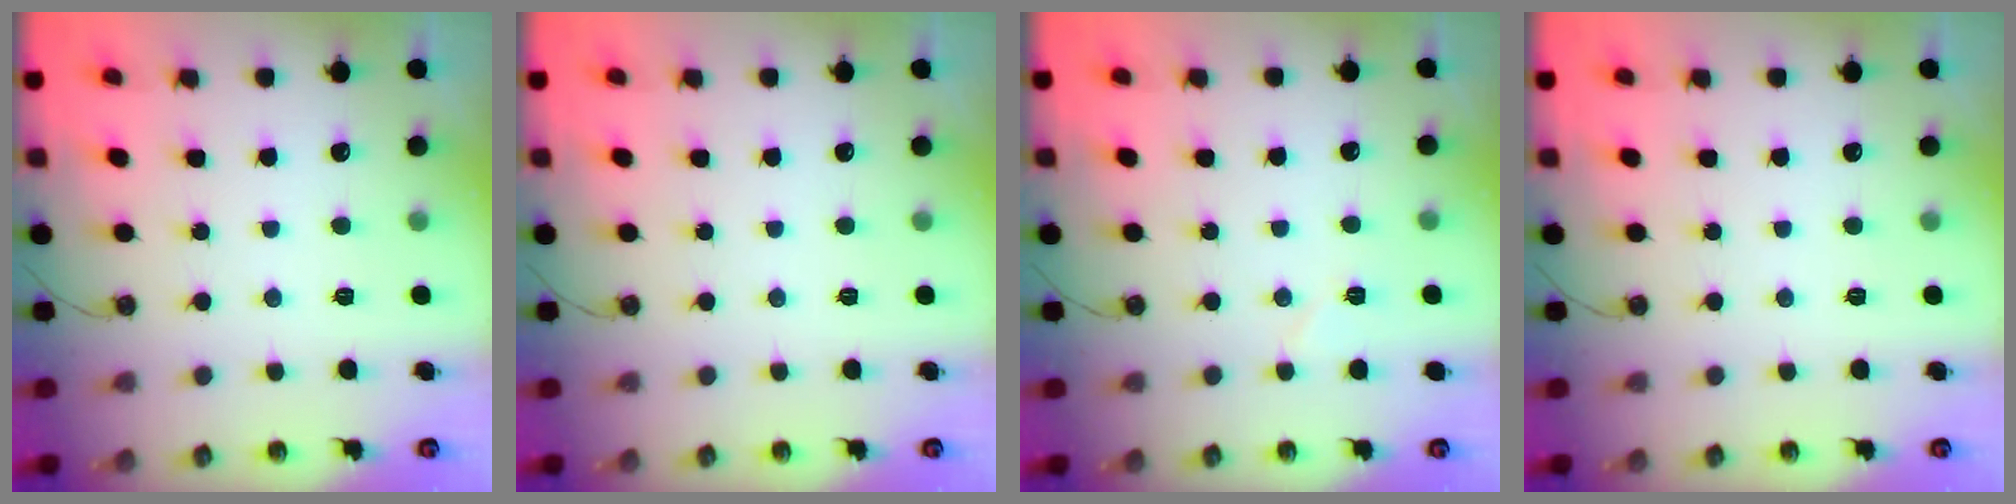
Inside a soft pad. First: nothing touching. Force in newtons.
{"total": 0.0}
{"total": 4.5, "press": 4.1, "slide": 1.9}
{"total": 0.0}